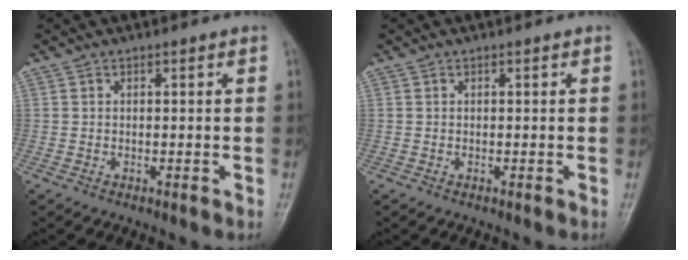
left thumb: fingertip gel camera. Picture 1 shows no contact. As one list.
[{"total": 0.0}]